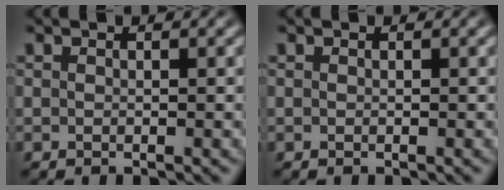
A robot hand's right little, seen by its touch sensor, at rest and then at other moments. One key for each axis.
{"total": 0.0}